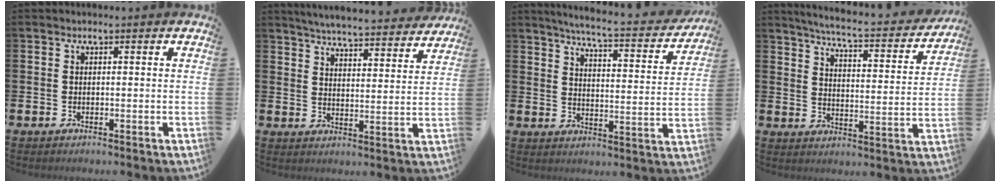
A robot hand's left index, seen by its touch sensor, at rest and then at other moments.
{"total": 5.7, "force": [5.7, 0.1, 0.9], "torque": [-0.035, -0.045, 0.098]}
{"total": 5.3, "force": [4.9, 0.1, 1.9], "torque": [-0.054, -0.044, 0.077]}
{"total": 5.3, "force": [4.9, 0.1, 1.9], "torque": [-0.055, -0.045, 0.076]}